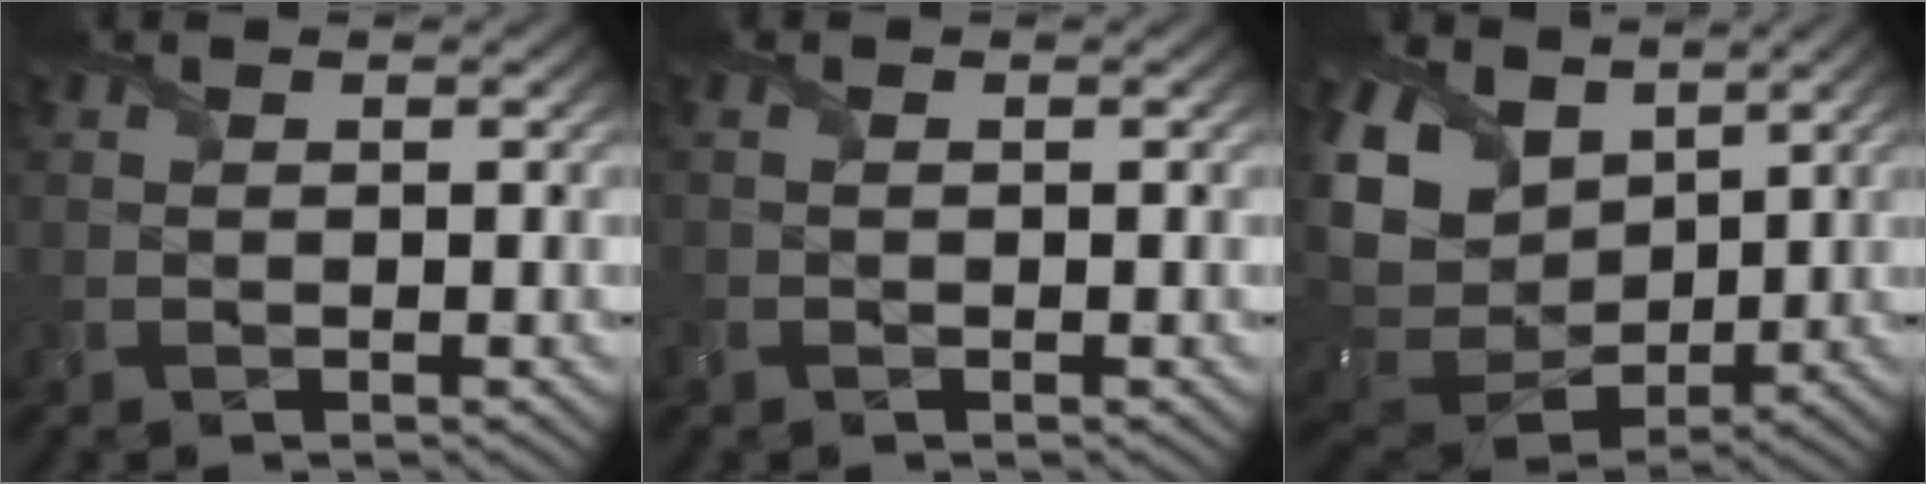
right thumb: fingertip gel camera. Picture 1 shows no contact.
{"total": 1.2, "force": [-0.4, 0.9, 0.7], "torque": [-0.022, -0.002, -0.009]}
{"total": 14.6, "force": [5.3, 10.6, 8.5], "torque": [-0.249, 0.013, 0.106]}